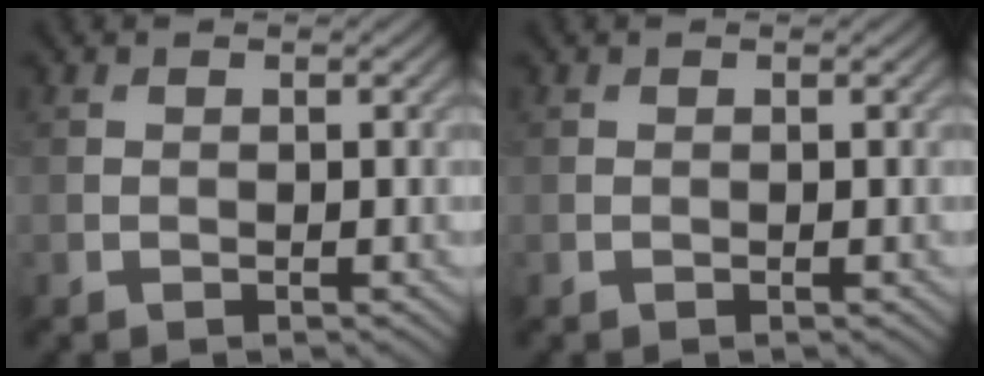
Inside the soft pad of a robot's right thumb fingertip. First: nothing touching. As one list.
[{"total": 0.0}]